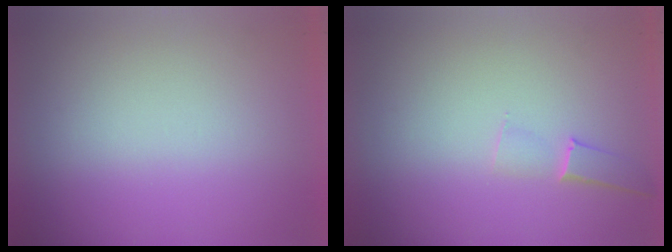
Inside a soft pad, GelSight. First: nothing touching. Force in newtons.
{"total": 1.0}